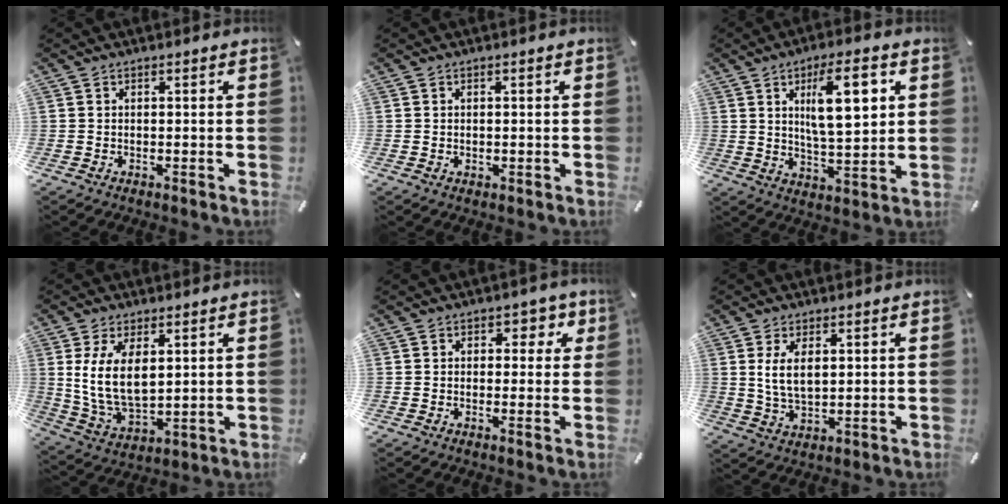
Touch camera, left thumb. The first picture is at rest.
{"total": 0.5, "force": [0.1, 0.5, 0.1], "torque": [-0.002, 0.004, 0.001]}
{"total": 13.8, "force": [5.3, 4.8, 11.8], "torque": [-0.183, -0.010, 0.083]}
{"total": 11.0, "force": [3.3, 6.3, 8.4], "torque": [-0.195, -0.011, 0.058]}
{"total": 3.6, "force": [1.0, 2.8, 1.9], "torque": [-0.004, -0.005, 0.007]}
{"total": 6.4, "force": [2.0, 3.3, 5.2], "torque": [-0.114, -0.003, 0.030]}